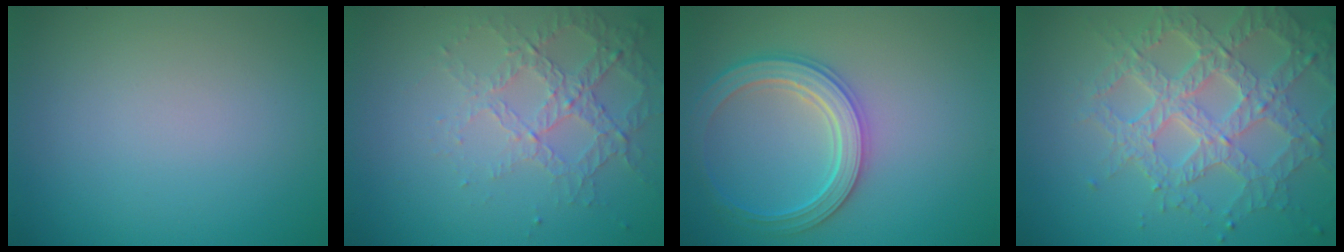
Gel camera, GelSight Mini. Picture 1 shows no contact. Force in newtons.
{"total": 4.2, "press": 2.9, "slide": 3.1}
{"total": 4.1, "press": 4.0, "slide": 1.1}
{"total": 7.0, "press": 5.2, "slide": 4.7}